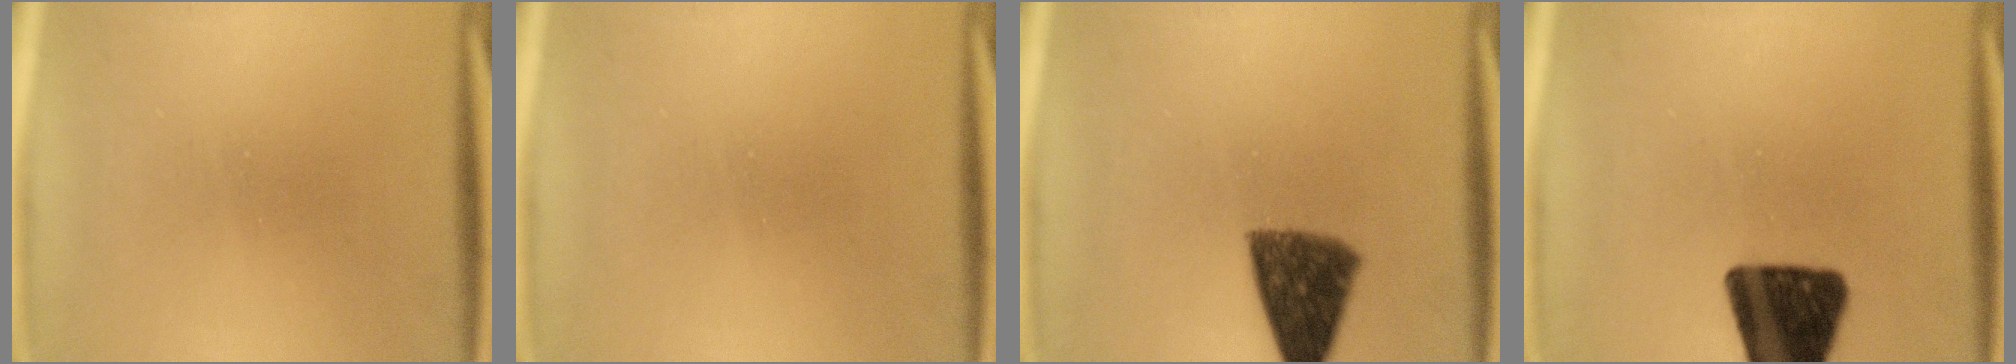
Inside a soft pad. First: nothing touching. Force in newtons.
{"total": 0.0}
{"total": 9.7}
{"total": 16.1}